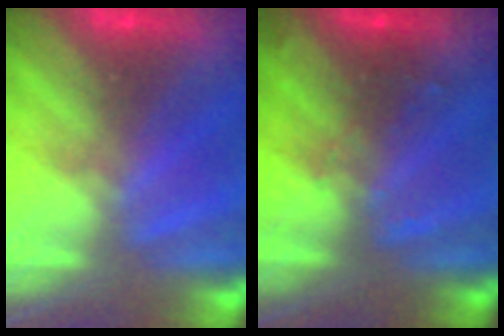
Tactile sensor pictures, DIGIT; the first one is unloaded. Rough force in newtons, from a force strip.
{"total": 2.9}